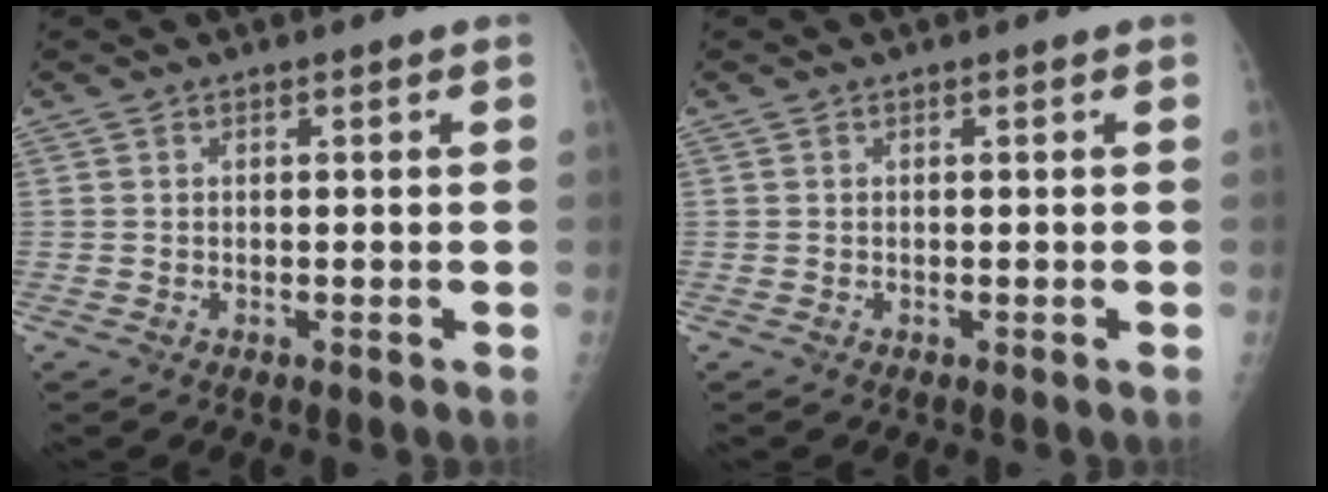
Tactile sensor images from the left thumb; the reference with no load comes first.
{"total": 0.0}